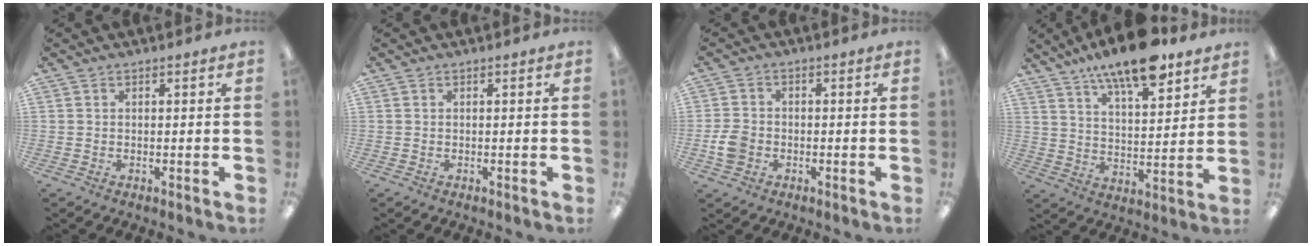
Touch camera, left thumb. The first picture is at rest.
{"total": 0.0}
{"total": 5.2, "force": [-1.5, 4.1, 2.8], "torque": [-0.059, 0.008, -0.027]}
{"total": 14.5, "force": [10.9, 4.6, 8.4], "torque": [-0.132, -0.058, 0.184]}